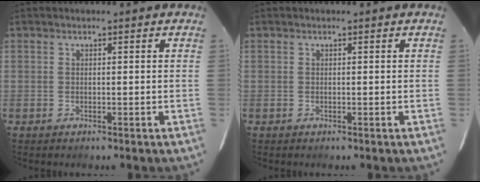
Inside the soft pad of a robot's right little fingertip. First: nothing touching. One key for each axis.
{"total": 0.0}